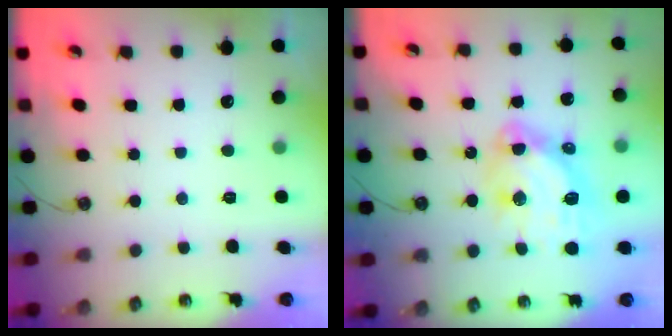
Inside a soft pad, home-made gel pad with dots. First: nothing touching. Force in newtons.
{"total": 14.6, "press": 14.5, "slide": 1.5}